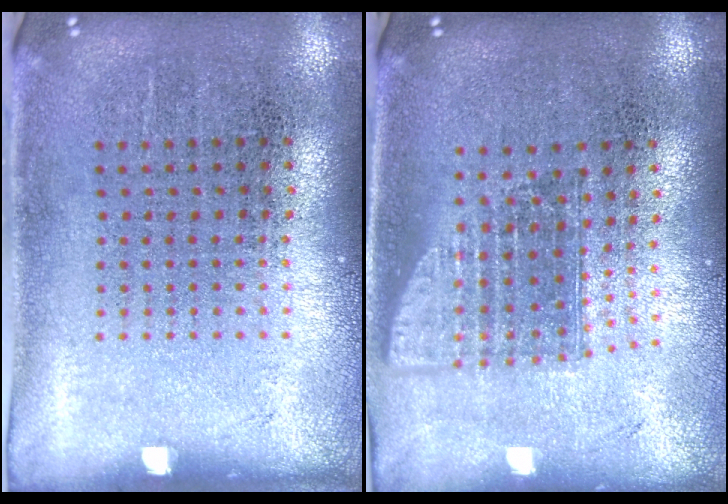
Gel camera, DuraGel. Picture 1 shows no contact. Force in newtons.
{"total": 1.5, "press": 1.1, "slide": 0.9}